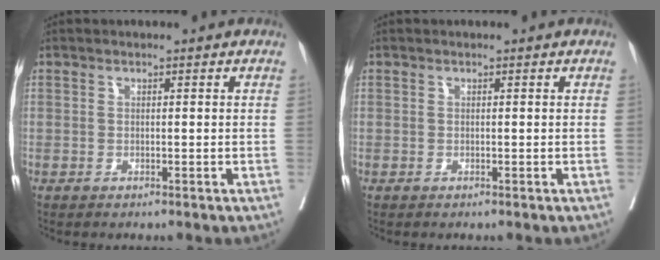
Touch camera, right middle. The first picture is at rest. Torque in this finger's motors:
{"motor_torque": [0.01, -0.02, 0.00, 0.00]}